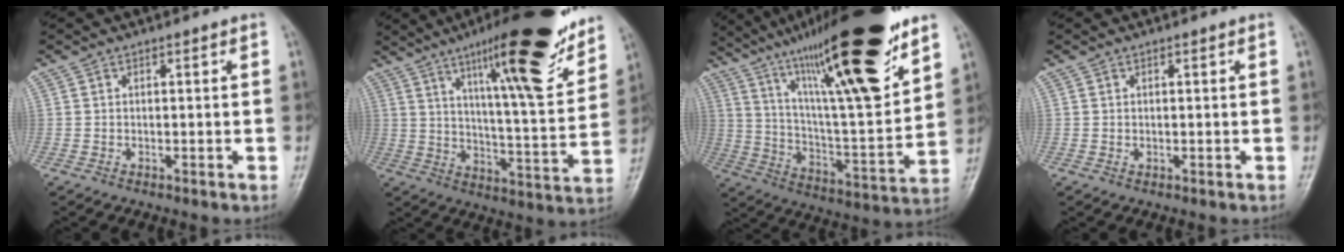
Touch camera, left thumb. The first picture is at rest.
{"total": 22.3, "force": [14.0, 4.1, 16.9], "torque": [-0.219, -0.059, 0.215]}
{"total": 27.6, "force": [17.3, 4.5, 21.0], "torque": [-0.333, -0.060, 0.295]}
{"total": 0.8, "force": [0.4, 0.4, 0.6], "torque": [-0.005, 0.001, 0.006]}